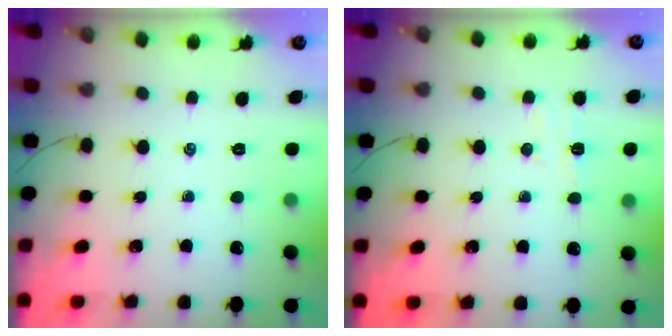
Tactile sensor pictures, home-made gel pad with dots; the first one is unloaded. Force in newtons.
{"total": 3.5, "press": 3.4, "slide": 1.0}